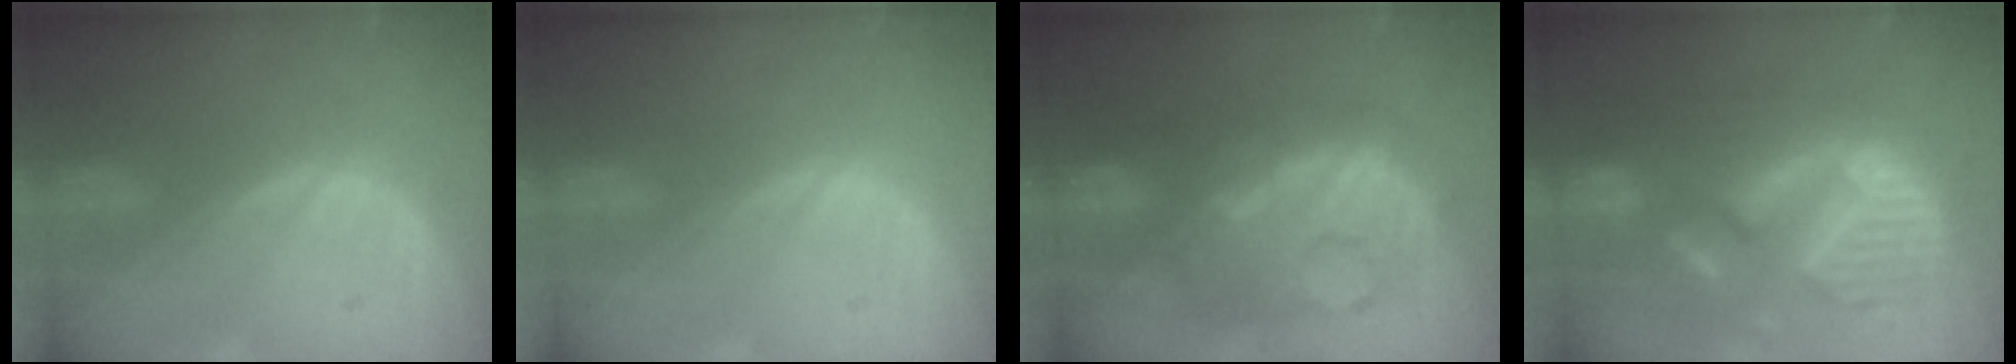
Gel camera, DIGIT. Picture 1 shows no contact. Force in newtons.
{"total": 0.0}
{"total": 11.2, "press": 11.2, "slide": 1.0}
{"total": 13.2, "press": 13.2, "slide": 1.2}